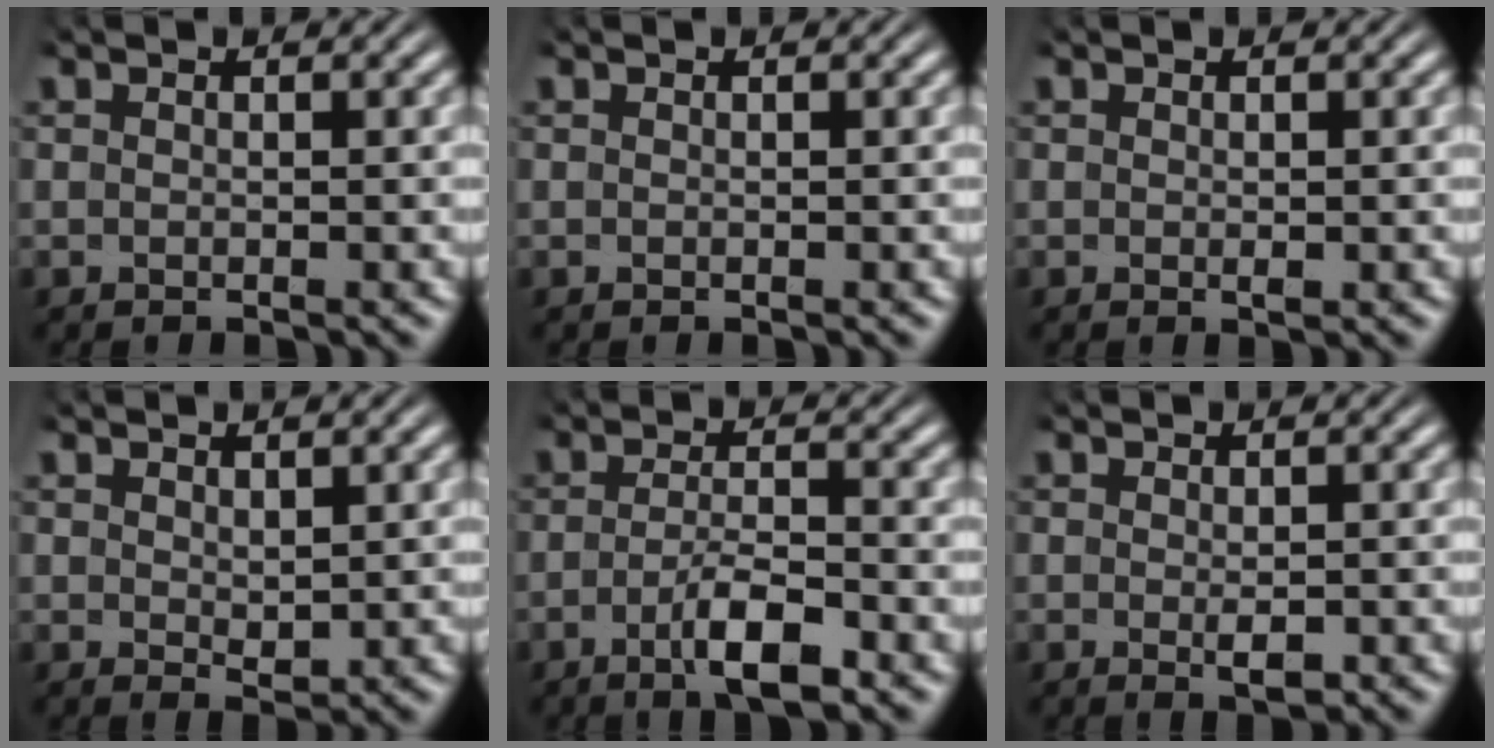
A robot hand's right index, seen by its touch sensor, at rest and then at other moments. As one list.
[{"total": 0.0}, {"total": 0.7, "force": [-0.1, 0.5, 0.5], "torque": [-0.010, -0.002, 0.000]}, {"total": 1.0, "force": [0.4, 0.3, 0.8], "torque": [-0.008, -0.010, 0.017]}, {"total": 4.5, "force": [-2.0, 1.0, 3.9], "torque": [-0.065, -0.014, -0.030]}, {"total": 1.7, "force": [-0.5, 0.8, 1.5], "torque": [-0.024, -0.006, -0.006]}]